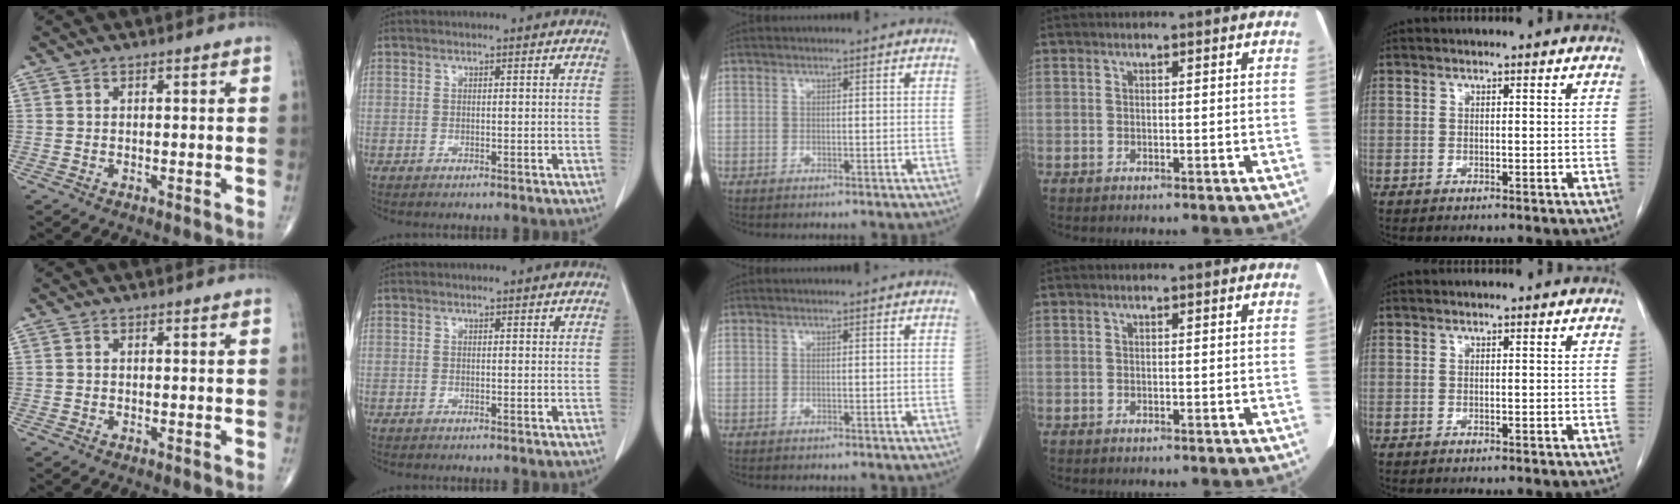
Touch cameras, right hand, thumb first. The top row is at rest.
{}